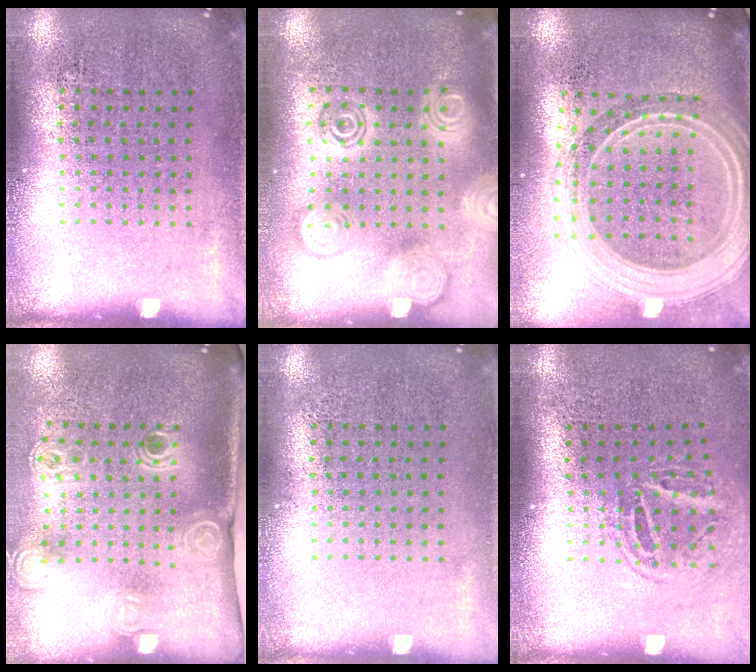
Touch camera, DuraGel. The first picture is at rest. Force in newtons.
{"total": 2.3, "press": 2.3, "slide": 0.4}
{"total": 2.7, "press": 2.2, "slide": 1.5}
{"total": 2.3, "press": 1.6, "slide": 1.7}
{"total": 0.0}
{"total": 1.7, "press": 1.1, "slide": 1.3}